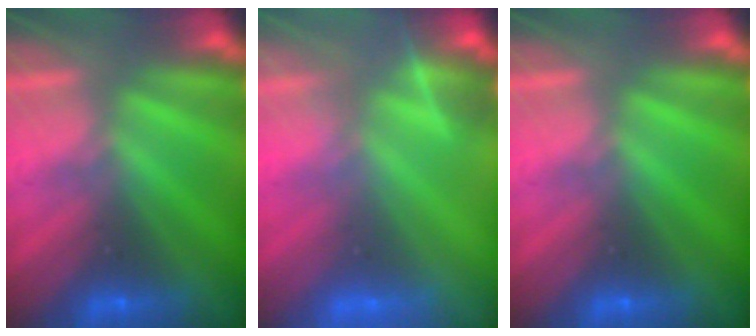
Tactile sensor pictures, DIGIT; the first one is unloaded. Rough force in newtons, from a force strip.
{"total": 3.5}
{"total": 0.0}